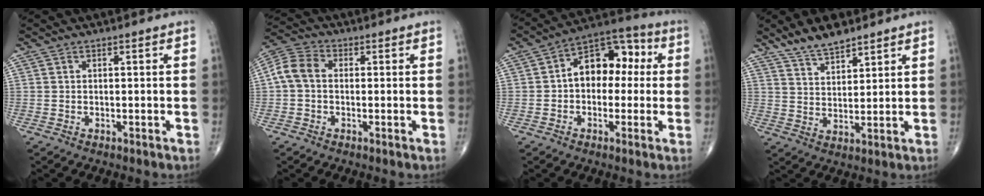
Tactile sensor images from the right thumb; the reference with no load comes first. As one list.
[{"total": 6.5, "force": [0.1, 4.8, 4.4], "torque": [-0.085, 0.022, -0.010]}, {"total": 12.3, "force": [1.0, 8.2, 9.1], "torque": [-0.098, 0.040, 0.000]}, {"total": 7.6, "force": [6.0, 2.6, 3.7], "torque": [-0.051, -0.033, 0.115]}]